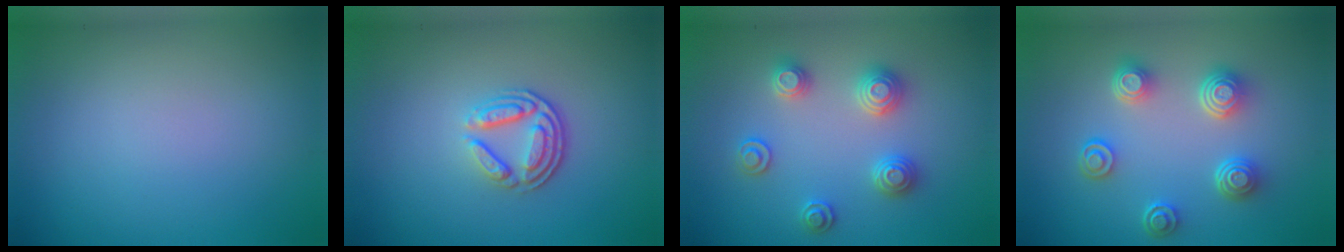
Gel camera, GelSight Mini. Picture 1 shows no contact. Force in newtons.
{"total": 3.5, "press": 2.6, "slide": 2.4}
{"total": 3.0, "press": 3.0, "slide": 0.5}
{"total": 4.5, "press": 3.5, "slide": 2.7}